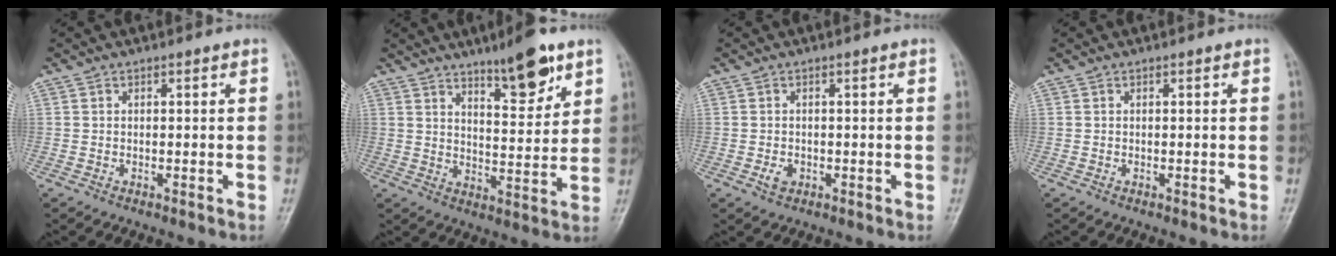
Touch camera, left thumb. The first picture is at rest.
{"total": 10.5, "force": [7.0, 2.9, 7.3], "torque": [-0.089, -0.047, 0.109]}
{"total": 1.7, "force": [-0.5, 1.2, 1.0], "torque": [-0.018, 0.000, -0.008]}
{"total": 0.0}